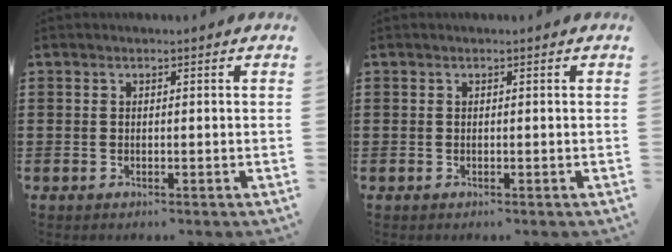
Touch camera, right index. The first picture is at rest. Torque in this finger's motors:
{"motor_torque": [0.00, 0.00, 0.00, 0.00]}